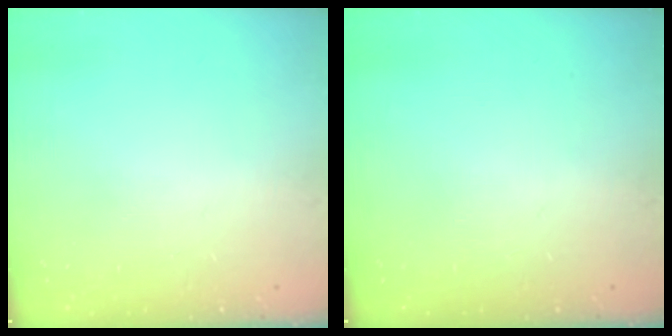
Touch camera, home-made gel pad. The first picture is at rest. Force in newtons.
{"total": 0.0}